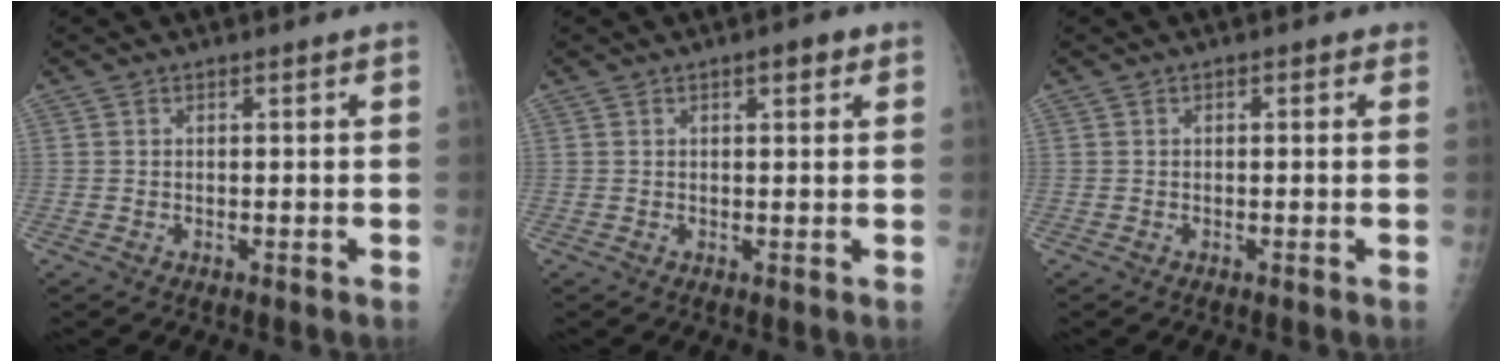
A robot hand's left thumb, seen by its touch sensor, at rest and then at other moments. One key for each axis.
{"total": 2.5, "fx": 1.4, "fy": 0.8, "fz": 1.9, "tx": -0.018, "ty": 0.000, "tz": 0.017}
{"total": 1.0, "fx": 0.4, "fy": 0.5, "fz": 0.7, "tx": -0.001, "ty": 0.003, "tz": 0.001}